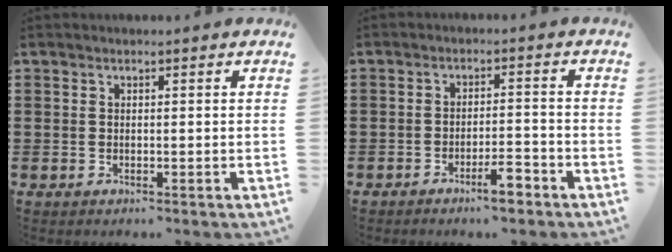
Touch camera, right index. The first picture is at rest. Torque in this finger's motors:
{"motor_torque": [0.63, -0.52, 0.01, 0.00]}